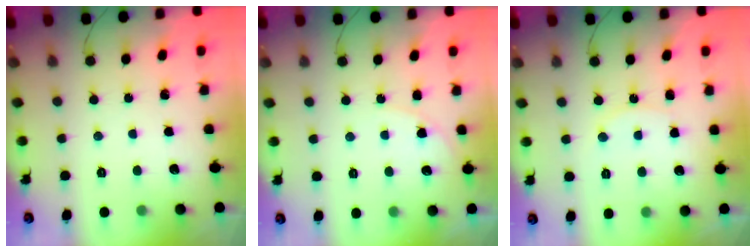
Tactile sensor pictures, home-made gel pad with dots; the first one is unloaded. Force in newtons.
{"total": 4.5, "press": 4.5, "slide": 0.7}
{"total": 6.1, "press": 6.1, "slide": 0.3}